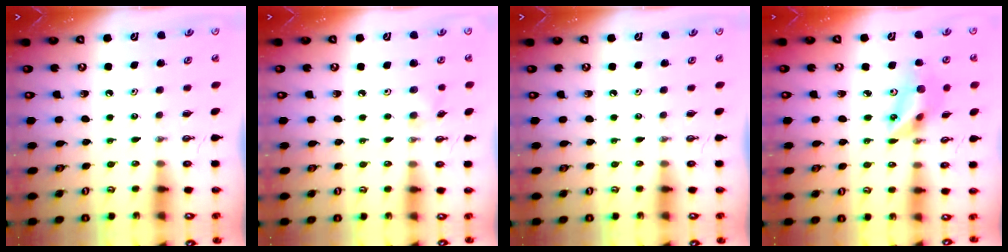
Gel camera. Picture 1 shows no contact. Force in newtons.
{"total": 4.2, "press": 4.1, "slide": 1.0}
{"total": 0.0}
{"total": 11.5, "press": 11.1, "slide": 2.9}